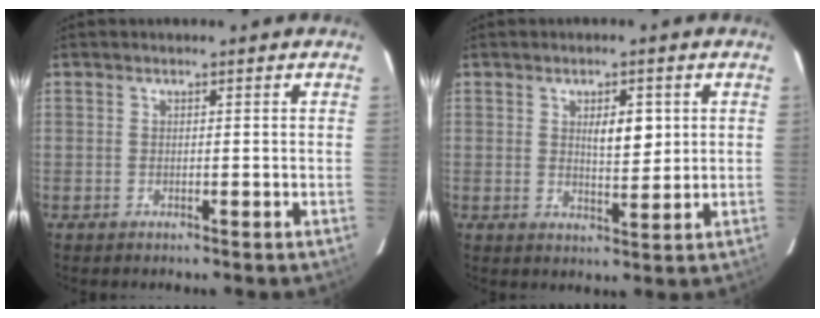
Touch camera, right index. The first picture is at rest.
{"total": 4.6, "force": [1.3, 1.7, 4.1], "torque": [-0.063, -0.002, 0.023]}